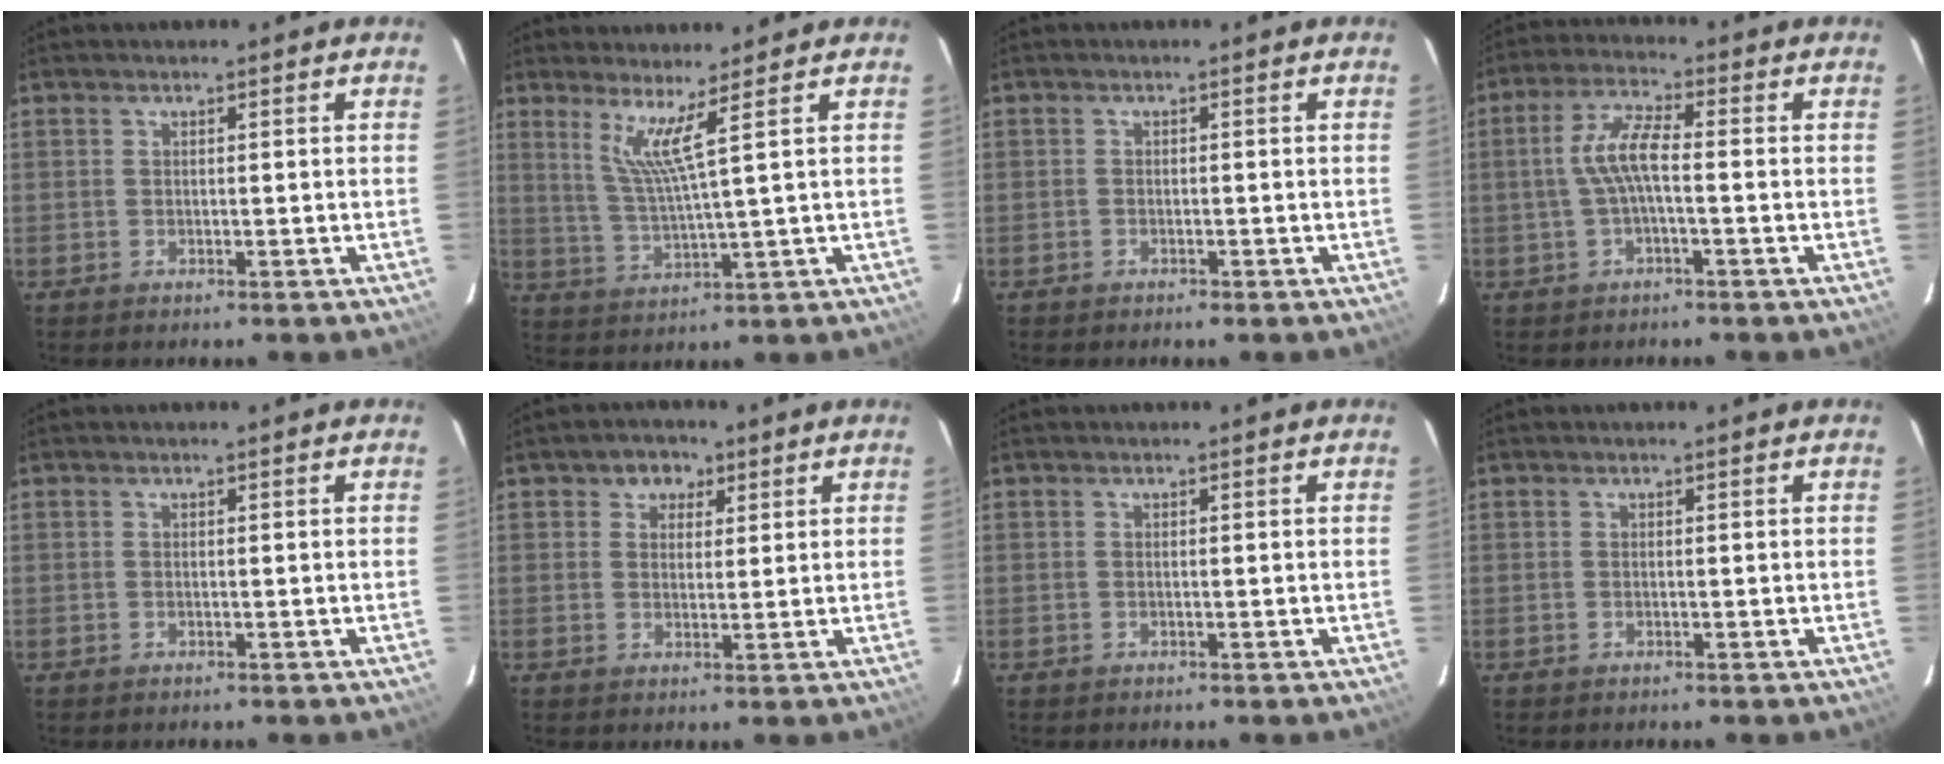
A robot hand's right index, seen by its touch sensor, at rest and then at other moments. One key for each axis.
{"total": 5.5, "fx": 3.4, "fy": -1.4, "fz": 4.2, "tx": -0.079, "ty": -0.010, "tz": 0.071}
{"total": 0.9, "fx": -0.7, "fy": 0.5, "fz": 0.2, "tx": -0.009, "ty": 0.001, "tz": -0.011}
{"total": 6.2, "fx": -0.8, "fy": 1.4, "fz": 6.0, "tx": -0.126, "ty": 0.011, "tz": -0.013}
{"total": 0.0}
{"total": 3.9, "fx": 1.8, "fy": 3.3, "fz": 1.0, "tx": -0.005, "ty": 0.009, "tz": 0.027}
{"total": 0.0}
{"total": 0.0}